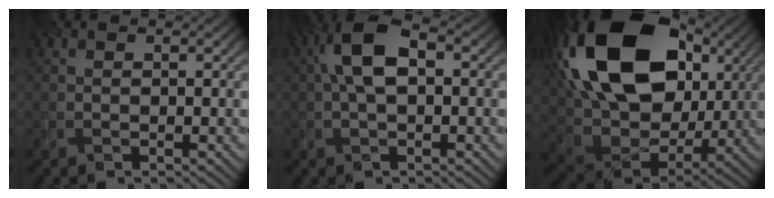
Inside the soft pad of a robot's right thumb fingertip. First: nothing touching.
{"total": 7.4, "force": [1.0, 3.7, 6.3], "torque": [-0.136, 0.017, 0.010]}
{"total": 21.8, "force": [7.5, 14.5, 14.5], "torque": [-0.356, 0.040, 0.141]}